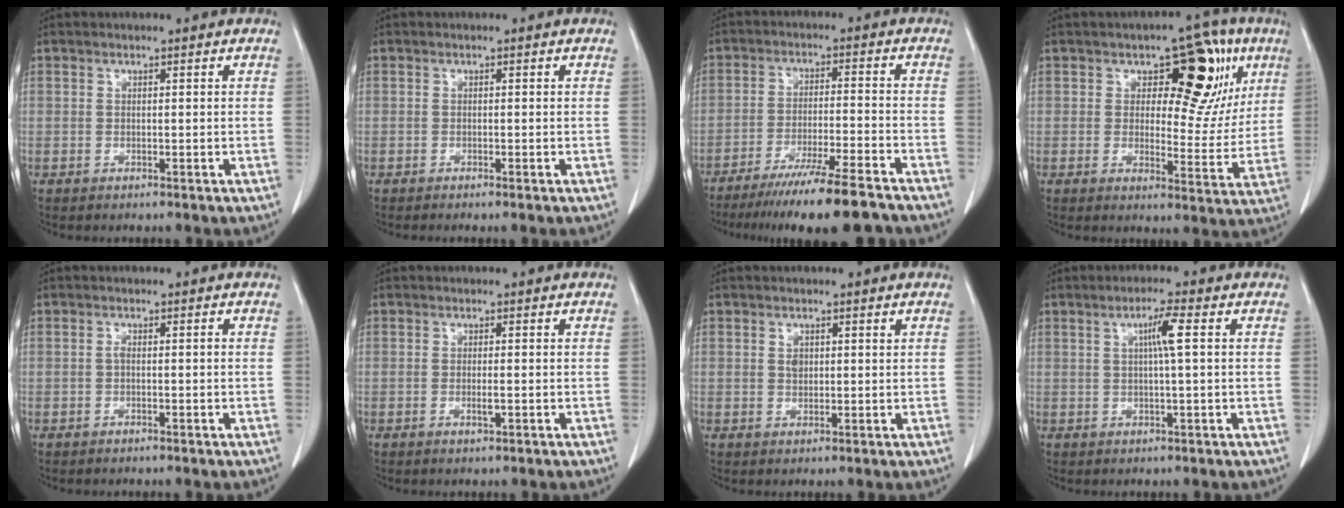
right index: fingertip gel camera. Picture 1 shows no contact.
{"total": 0.5, "force": [-0.4, -0.1, 0.4], "torque": [-0.012, -0.001, -0.007]}
{"total": 13.9, "force": [-11.4, -0.2, 7.9], "torque": [-0.127, -0.033, -0.180]}
{"total": 13.3, "force": [5.5, 6.7, 10.1], "torque": [-0.112, 0.023, 0.076]}
{"total": 0.8, "force": [-0.1, 0.3, 0.7], "torque": [-0.010, 0.004, -0.002]}
{"total": 1.2, "force": [-0.3, 0.1, 1.2], "torque": [-0.021, -0.001, -0.004]}
{"total": 1.6, "force": [0.7, 1.0, 1.1], "torque": [-0.017, 0.003, 0.014]}
{"total": 3.9, "force": [0.8, -0.4, 3.8], "torque": [-0.070, 0.002, 0.014]}